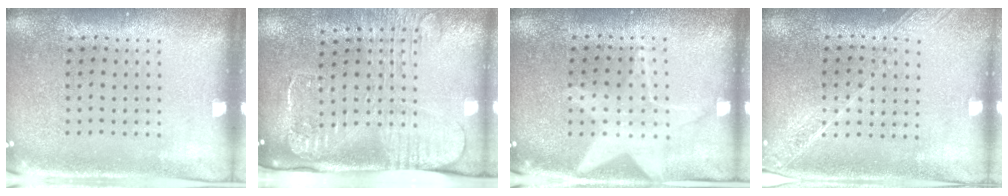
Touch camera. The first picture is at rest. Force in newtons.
{"total": 2.7, "press": 2.1, "slide": 1.7}
{"total": 0.6, "press": 0.5, "slide": 0.2}
{"total": 1.6, "press": 1.4, "slide": 0.8}